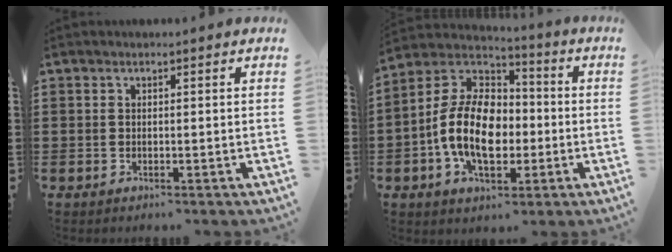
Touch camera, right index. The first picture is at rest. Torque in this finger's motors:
{"motor_torque": [2.14, 0.00, 1.05, 0.21]}